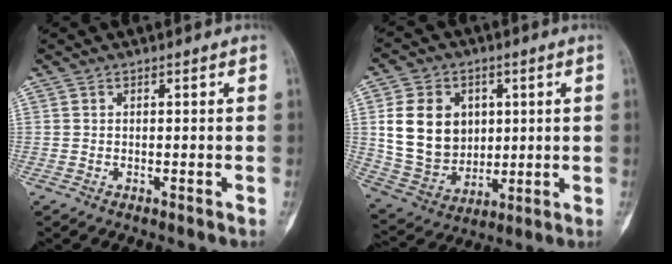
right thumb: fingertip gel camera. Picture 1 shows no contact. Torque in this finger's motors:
{"motor_torque": [-0.81, 1.57, 1.36, 0.50, 0.37]}